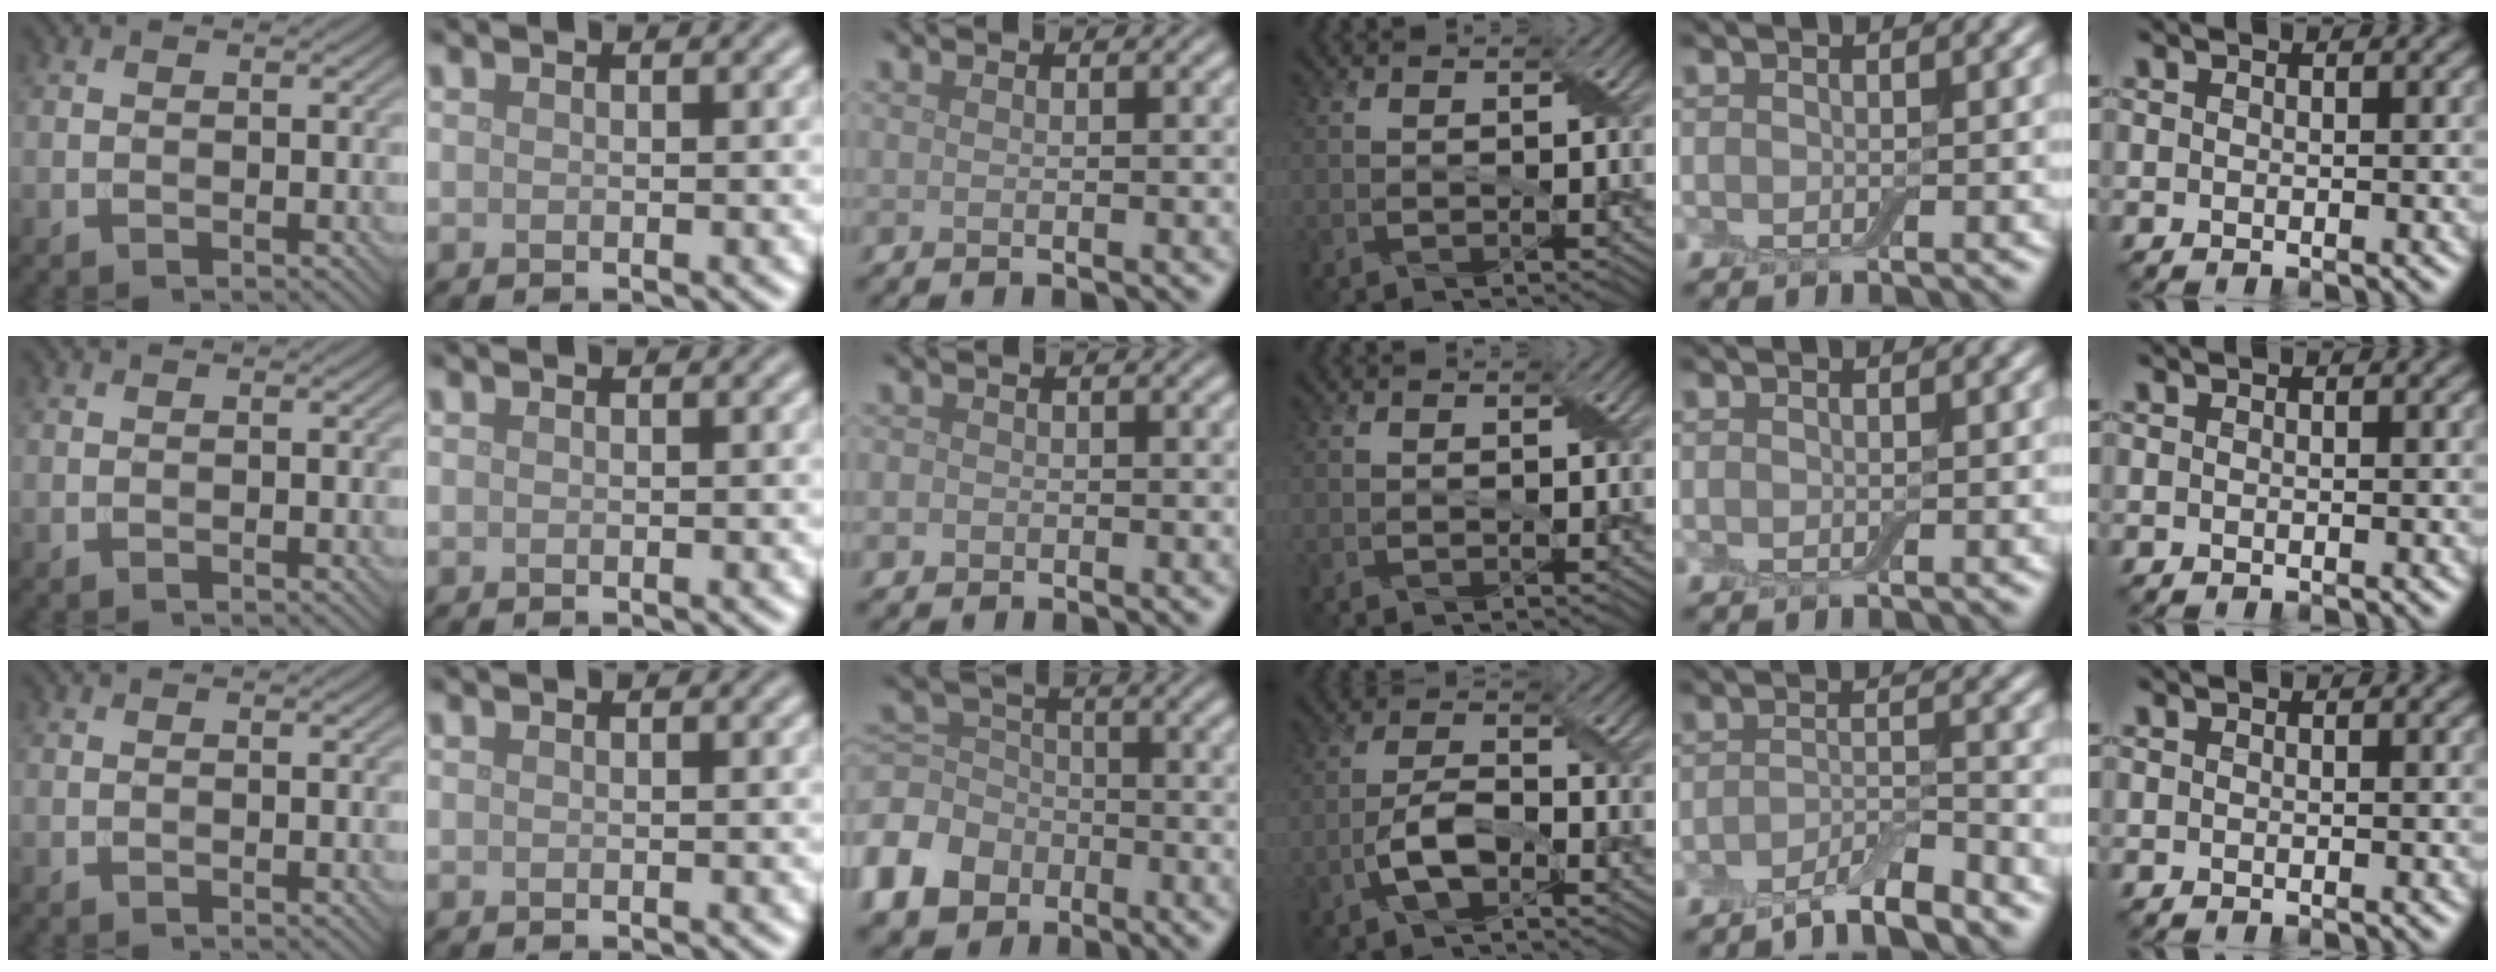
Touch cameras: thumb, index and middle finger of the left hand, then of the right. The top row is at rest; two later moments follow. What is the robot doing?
{"motion": "fold", "object": "cloth"}